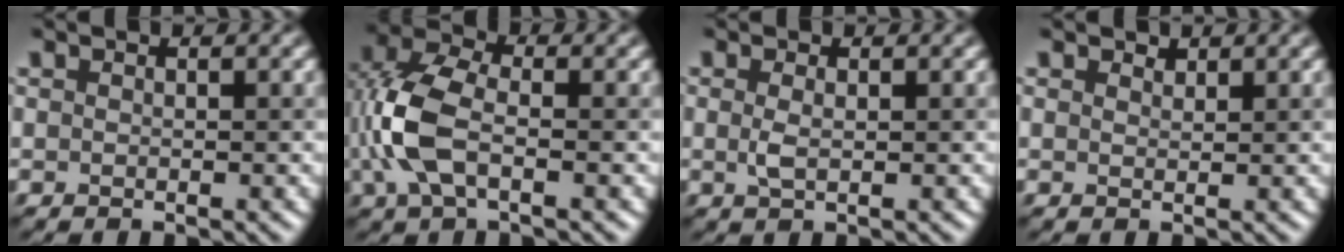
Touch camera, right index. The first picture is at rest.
{"total": 6.4, "force": [-0.9, 3.5, 5.3], "torque": [-0.135, 0.010, -0.026]}
{"total": 1.3, "force": [0.1, 0.4, 1.2], "torque": [-0.028, 0.000, 0.001]}
{"total": 0.9, "force": [0.8, 0.3, 0.0], "torque": [0.000, 0.000, 0.016]}